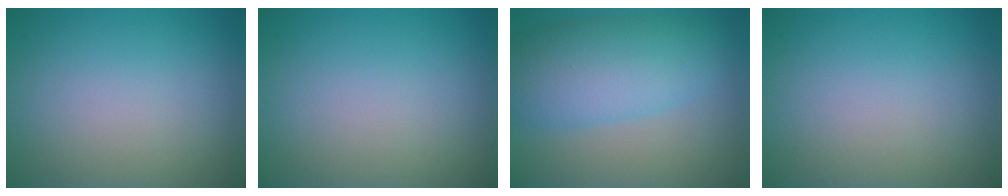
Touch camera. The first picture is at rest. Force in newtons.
{"total": 0.0}
{"total": 7.0, "press": 7.0, "slide": 0.3}
{"total": 0.0}